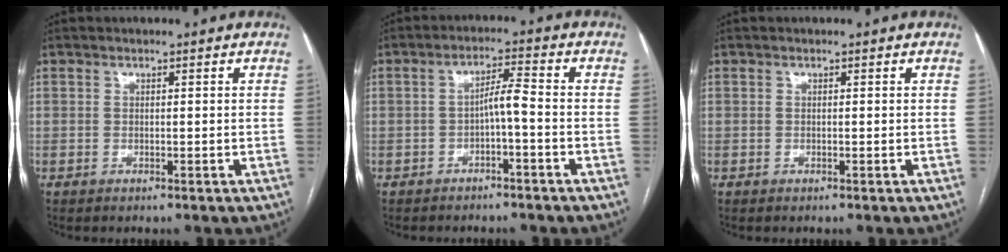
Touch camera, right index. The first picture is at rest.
{"total": 3.7, "force": [-1.3, 0.3, 3.4], "torque": [-0.058, 0.015, -0.022]}
{"total": 0.0}